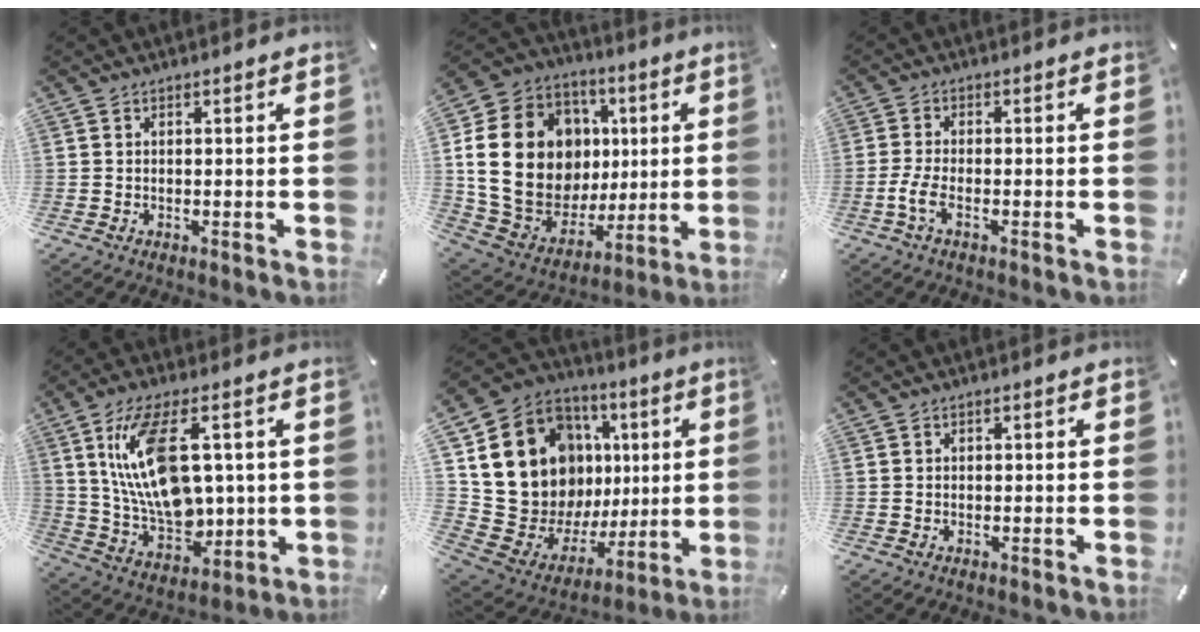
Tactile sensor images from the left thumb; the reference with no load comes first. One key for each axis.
{"total": 25.6, "fx": 5.1, "fy": 20.2, "fz": 14.9, "tx": -0.285, "ty": -0.024, "tz": 0.121}
{"total": 4.3, "fx": -1.8, "fy": 1.5, "fz": 3.6, "tx": -0.086, "ty": -0.005, "tz": -0.036}
{"total": 17.2, "fx": 4.4, "fy": 9.5, "fz": 13.7, "tx": -0.277, "ty": -0.008, "tz": 0.075}
{"total": 18.5, "fx": 6.4, "fy": 15.0, "fz": 8.9, "tx": -0.153, "ty": -0.066, "tz": 0.146}
{"total": 0.6, "fx": 0.0, "fy": 0.6, "fz": 0.1, "tx": -0.003, "ty": 0.005, "tz": -0.002}